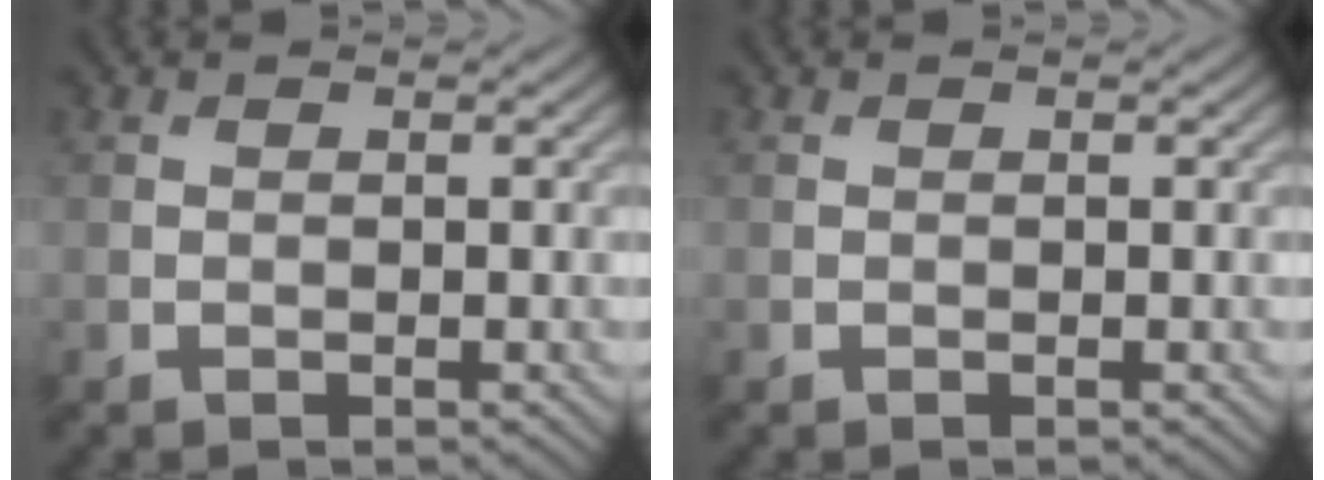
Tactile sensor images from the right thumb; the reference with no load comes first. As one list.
[{"total": 0.0}]